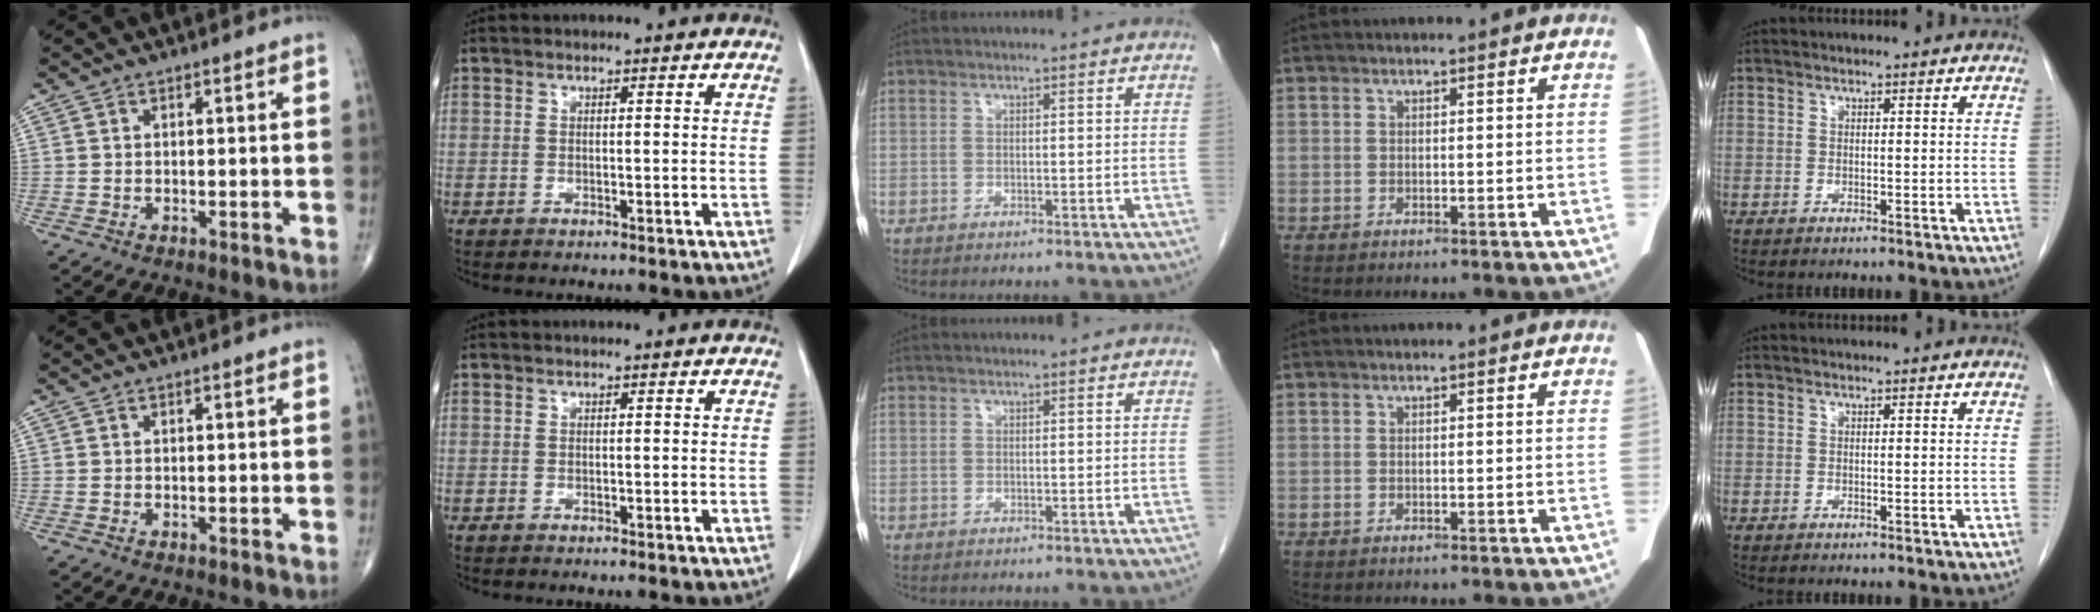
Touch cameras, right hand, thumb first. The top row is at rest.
{}